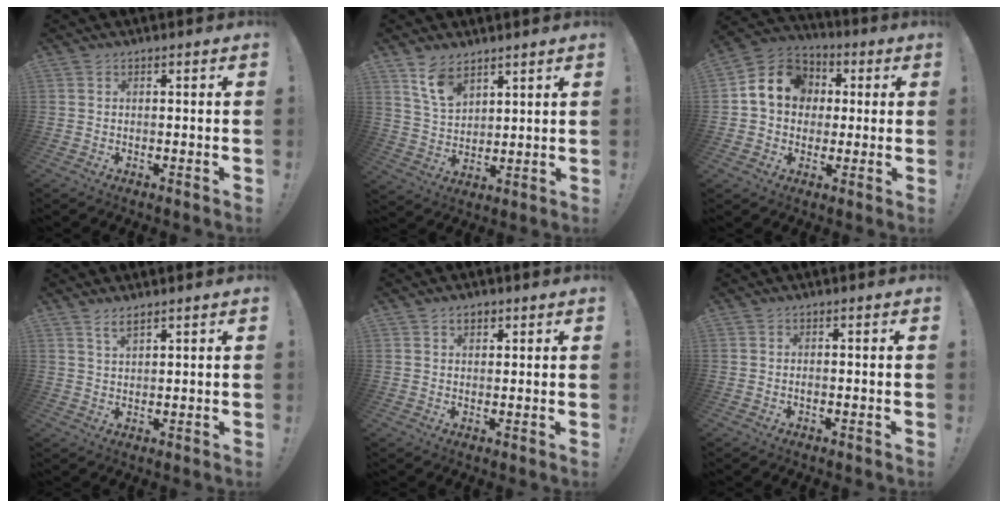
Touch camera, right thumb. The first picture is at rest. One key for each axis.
{"total": 9.0, "fx": 6.3, "fy": 5.1, "fz": 3.9, "tx": -0.074, "ty": -0.031, "tz": 0.123}
{"total": 12.6, "fx": 2.5, "fy": 10.8, "fz": 6.0, "tx": -0.085, "ty": 0.005, "tz": 0.057}
{"total": 3.0, "fx": 2.2, "fy": 0.8, "fz": 2.0, "tx": -0.035, "ty": -0.010, "tz": 0.037}
{"total": 2.7, "fx": 1.4, "fy": 1.7, "fz": 1.5, "tx": -0.017, "ty": -0.002, "tz": 0.022}
{"total": 0.6, "fx": -0.3, "fy": 0.1, "fz": 0.4, "tx": -0.010, "ty": 0.001, "tz": -0.006}